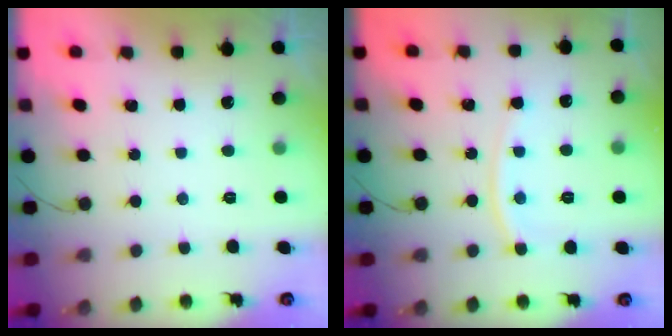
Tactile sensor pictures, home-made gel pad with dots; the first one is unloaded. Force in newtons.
{"total": 7.9, "press": 7.8, "slide": 1.1}